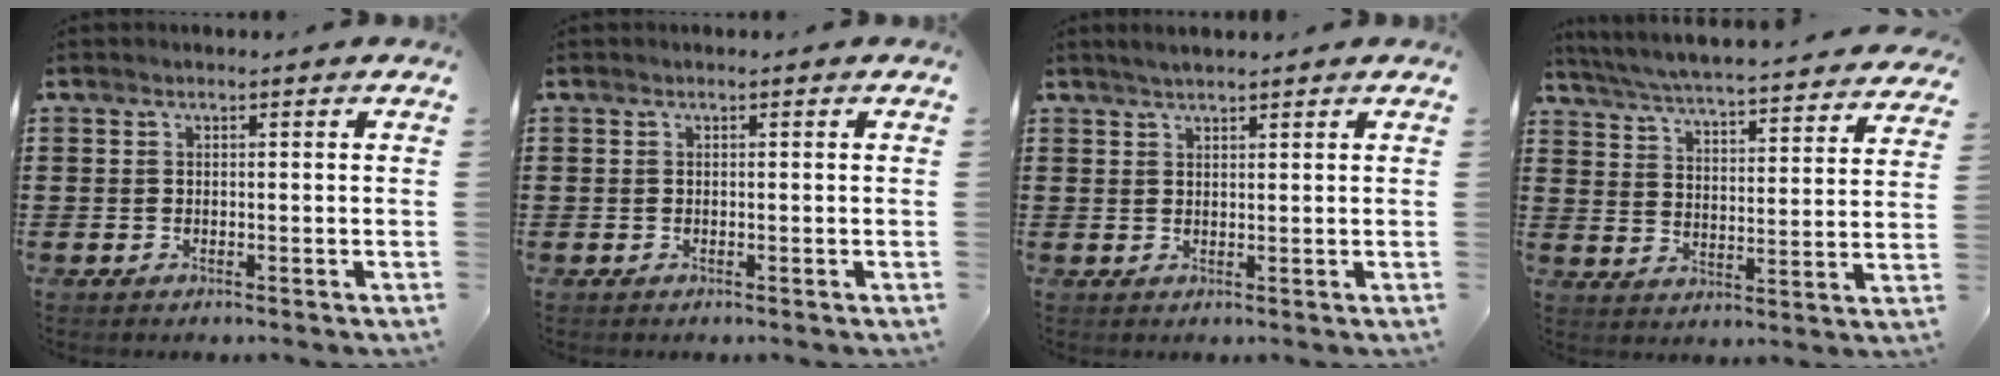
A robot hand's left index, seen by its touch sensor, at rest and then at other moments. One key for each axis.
{"total": 0.0}
{"total": 1.7, "fx": 1.6, "fy": 0.0, "fz": 0.7, "tx": -0.016, "ty": 0.002, "tz": 0.030}
{"total": 4.8, "fx": 4.6, "fy": -0.5, "fz": 1.5, "tx": -0.053, "ty": -0.039, "tz": 0.072}